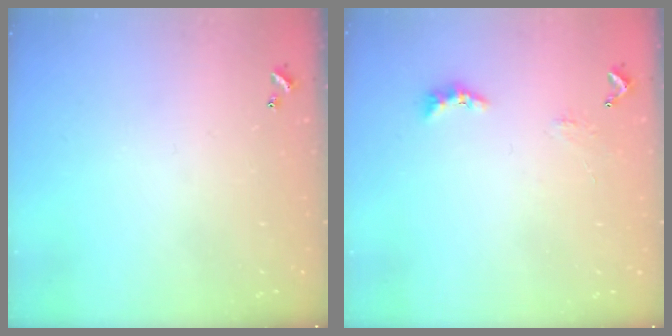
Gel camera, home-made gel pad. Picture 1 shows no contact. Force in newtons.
{"total": 3.9, "press": 3.8, "slide": 0.7}